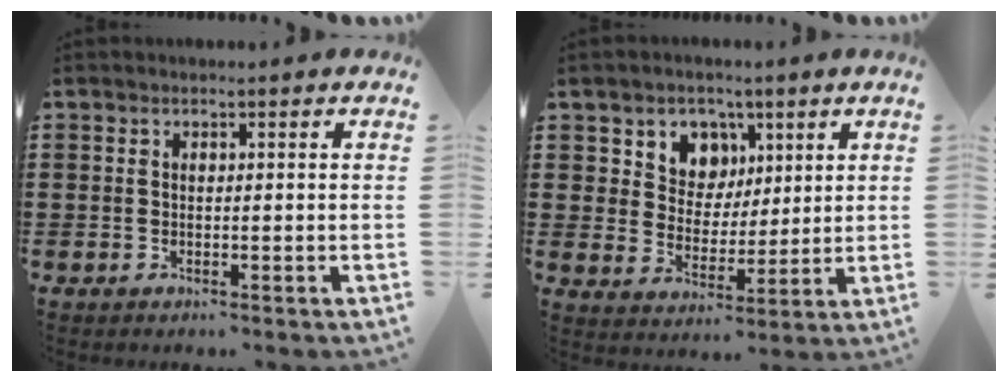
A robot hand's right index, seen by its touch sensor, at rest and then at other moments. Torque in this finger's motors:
{"motor_torque": [0.33, 0.27, 0.13, 0.06]}